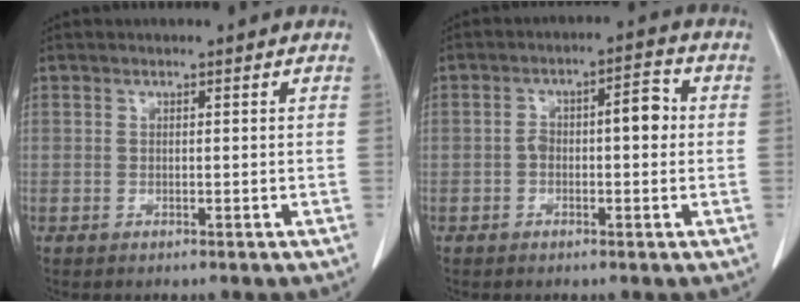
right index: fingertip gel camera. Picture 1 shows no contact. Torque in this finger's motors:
{"motor_torque": [0.20, 0.07, 0.12, 0.02]}